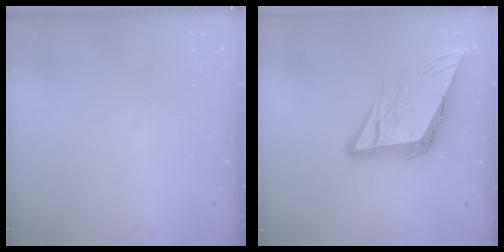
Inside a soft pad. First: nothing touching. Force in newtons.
{"total": 12.9, "press": 12.7, "slide": 2.0}